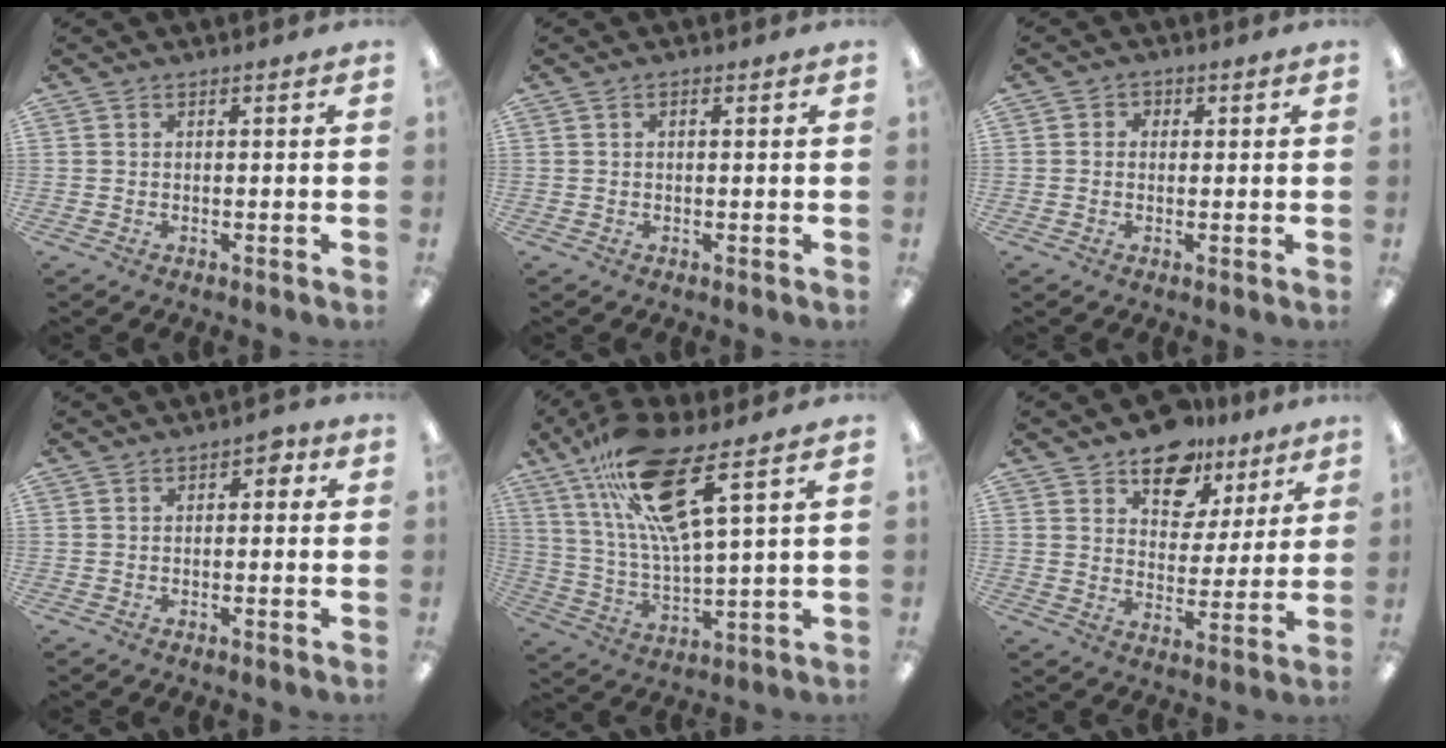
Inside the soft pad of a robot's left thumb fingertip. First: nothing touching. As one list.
[{"total": 0.9, "force": [0.2, 0.4, 0.7], "torque": [-0.014, 0.004, 0.003]}, {"total": 1.6, "force": [-0.4, 1.4, 0.6], "torque": [-0.010, 0.006, -0.009]}, {"total": 1.7, "force": [-0.1, 1.2, 1.1], "torque": [-0.015, 0.003, -0.005]}, {"total": 18.8, "force": [10.8, 4.4, 14.7], "torque": [-0.282, -0.035, 0.178]}, {"total": 12.7, "force": [9.4, 7.7, 3.7], "torque": [-0.054, -0.063, 0.173]}]